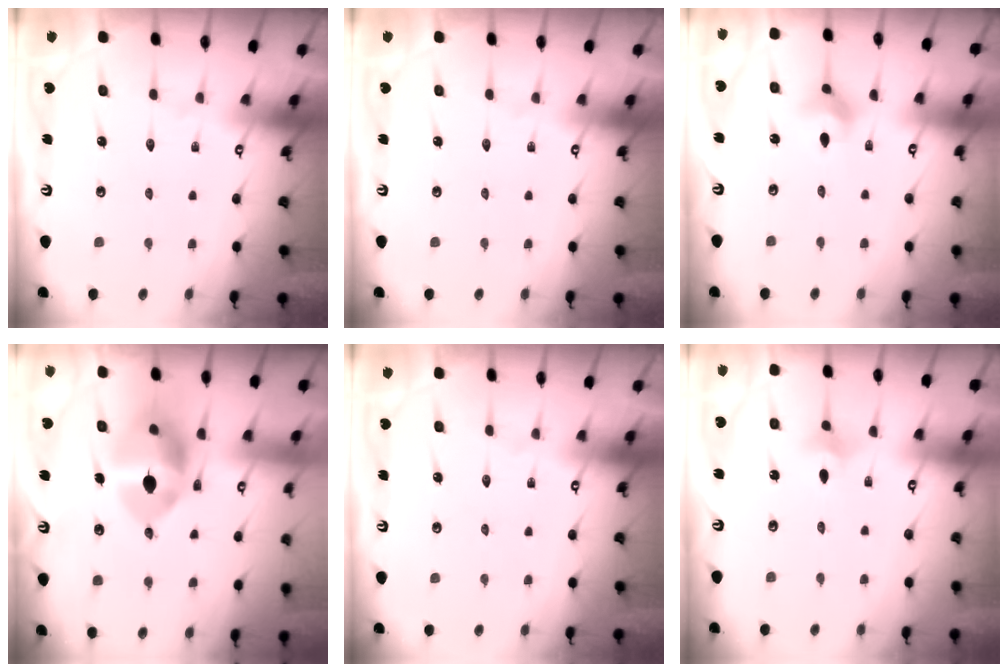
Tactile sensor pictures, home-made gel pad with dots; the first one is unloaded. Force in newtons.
{"total": 0.0}
{"total": 5.2, "press": 5.1, "slide": 0.7}
{"total": 12.0, "press": 11.8, "slide": 1.9}
{"total": 0.0}
{"total": 3.4, "press": 3.4, "slide": 0.7}